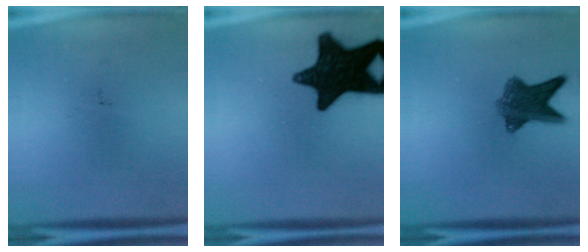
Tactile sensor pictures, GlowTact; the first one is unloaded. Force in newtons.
{"total": 16.7}
{"total": 7.7}